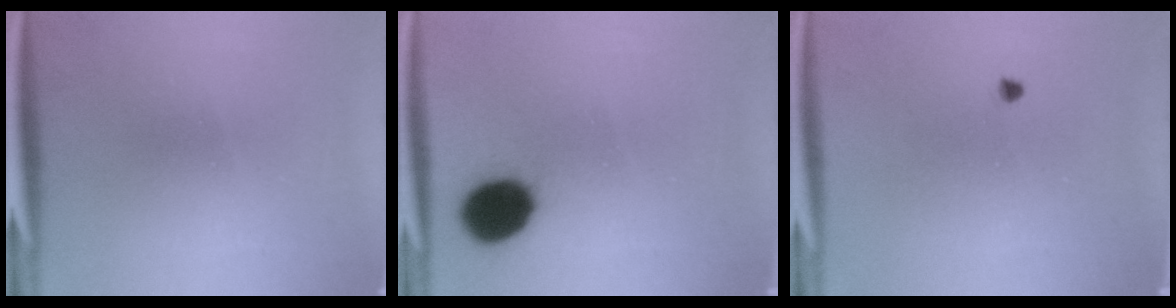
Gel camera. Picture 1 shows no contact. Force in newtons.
{"total": 10.7}
{"total": 0.7}